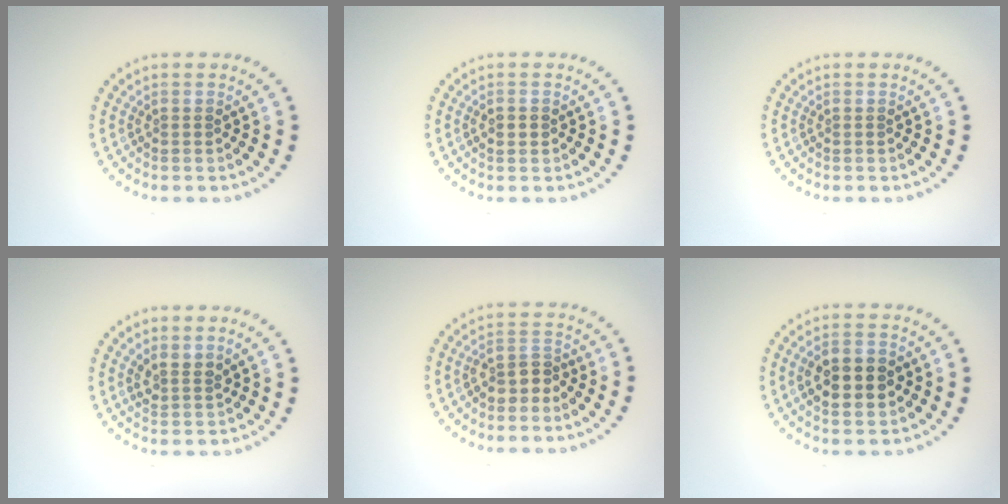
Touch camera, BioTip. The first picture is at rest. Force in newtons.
{"total": 1.5, "press": 1.5, "slide": 0.1}
{"total": 0.0}
{"total": 1.7, "press": 1.3, "slide": 1.2}
{"total": 2.1, "press": 1.9, "slide": 0.9}
{"total": 4.6, "press": 4.6, "slide": 0.1}